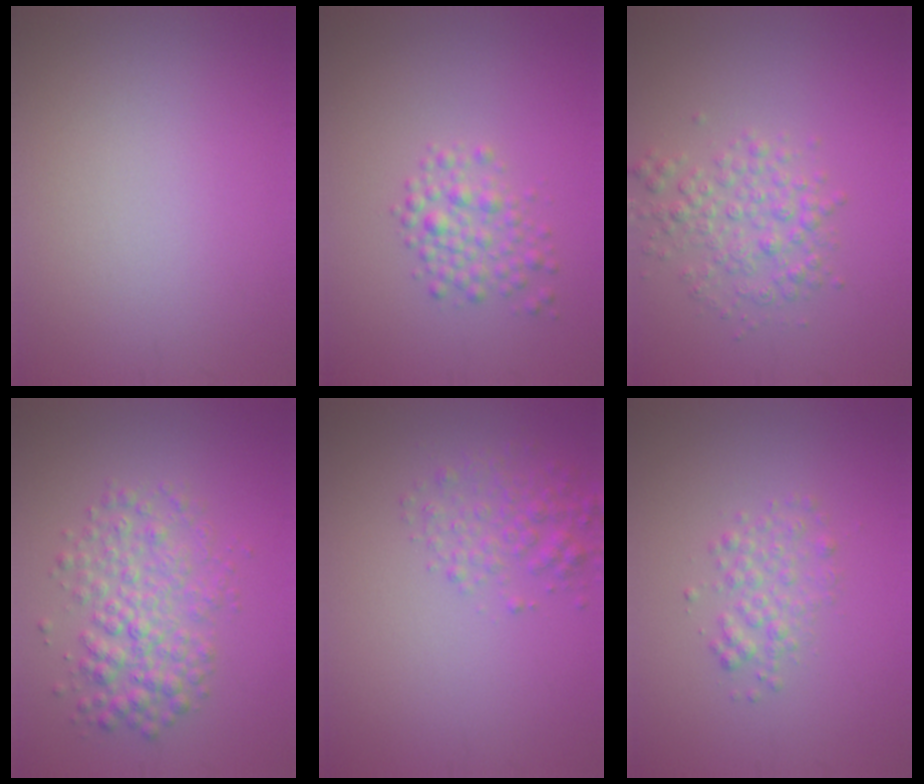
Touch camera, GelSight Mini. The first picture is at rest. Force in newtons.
{"total": 2.6, "press": 2.6, "slide": 0.1}
{"total": 3.3, "press": 3.3, "slide": 0.1}
{"total": 4.6, "press": 4.6, "slide": 0.0}
{"total": 2.6, "press": 2.6, "slide": 0.1}
{"total": 2.1, "press": 2.1, "slide": 0.1}